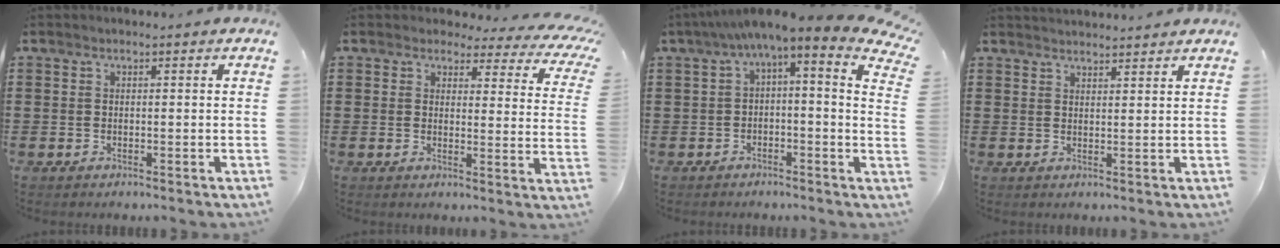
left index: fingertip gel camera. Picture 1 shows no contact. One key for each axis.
{"total": 3.4, "fx": 2.6, "fy": 1.7, "fz": 1.4, "tx": -0.036, "ty": -0.014, "tz": 0.043}
{"total": 2.6, "fx": -0.2, "fy": -0.2, "fz": 2.6, "tx": -0.056, "ty": -0.029, "tz": -0.014}
{"total": 2.0, "fx": 2.0, "fy": -0.1, "fz": -0.2, "tx": -0.001, "ty": -0.003, "tz": 0.039}